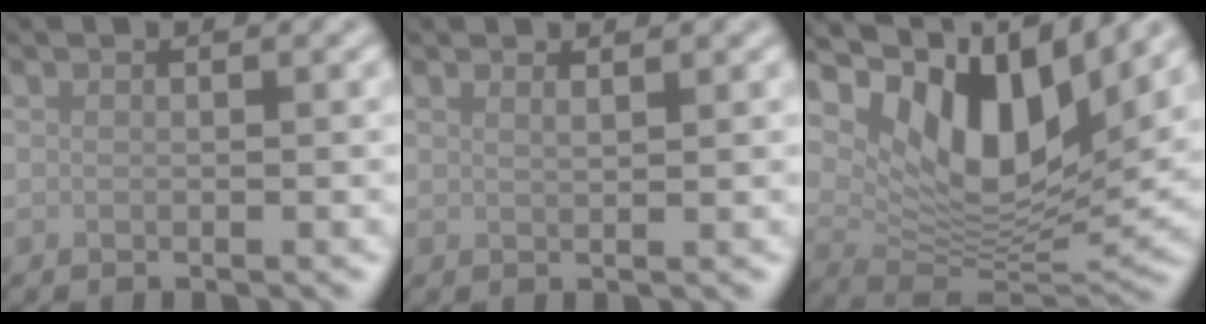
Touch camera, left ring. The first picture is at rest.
{"total": 0.9, "force": [0.8, 0.3, 0.4], "torque": [0.000, -0.002, 0.010]}
{"total": 10.7, "force": [5.8, 4.7, 7.7], "torque": [-0.129, -0.009, 0.108]}